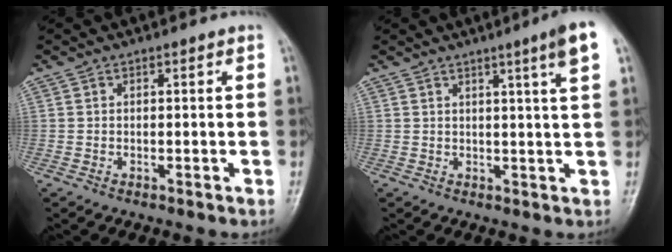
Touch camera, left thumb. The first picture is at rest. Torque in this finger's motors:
{"motor_torque": [1.19, 1.11, 0.58, -0.53, 0.00]}